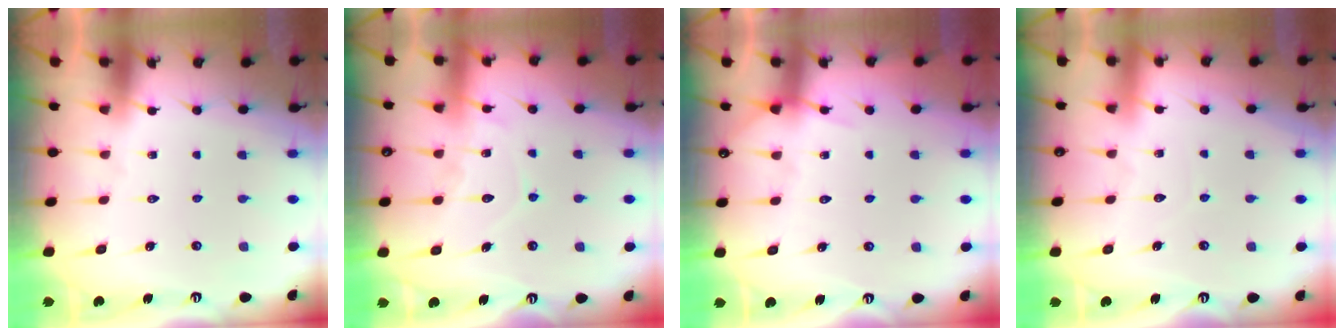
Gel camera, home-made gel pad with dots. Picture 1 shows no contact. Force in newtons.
{"total": 10.7, "press": 10.6, "slide": 0.9}
{"total": 4.7, "press": 4.6, "slide": 0.7}
{"total": 2.9, "press": 2.9, "slide": 0.3}